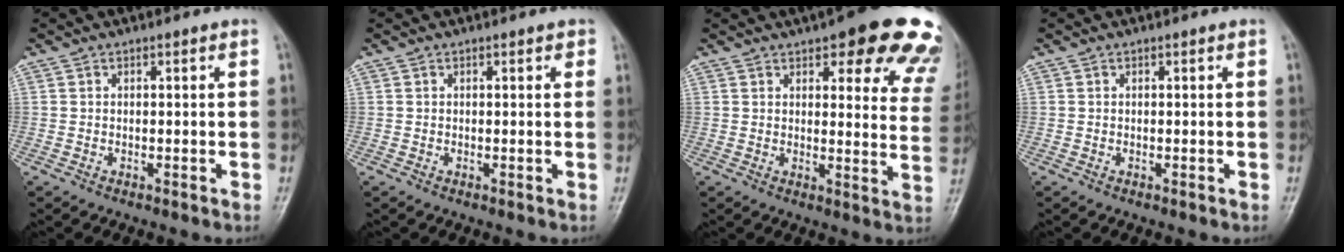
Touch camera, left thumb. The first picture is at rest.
{"total": 1.2, "force": [0.6, 0.5, 0.8], "torque": [-0.006, 0.000, 0.004]}
{"total": 19.7, "force": [12.7, 6.3, 13.7], "torque": [-0.120, -0.044, 0.134]}
{"total": 0.0}